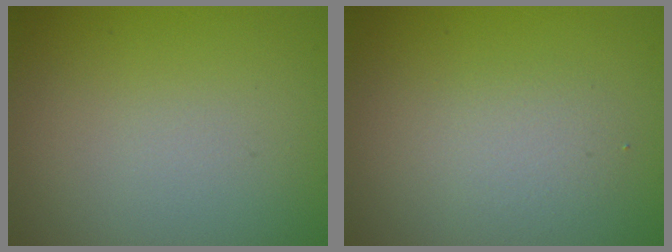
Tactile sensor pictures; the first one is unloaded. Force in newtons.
{"total": 2.0, "press": 1.9, "slide": 0.2}